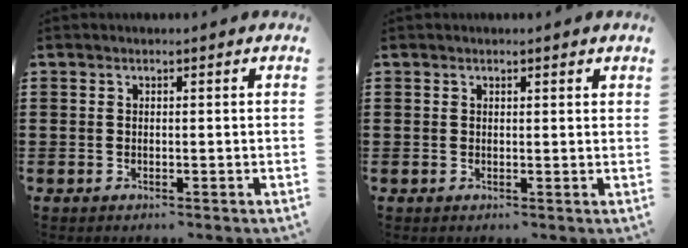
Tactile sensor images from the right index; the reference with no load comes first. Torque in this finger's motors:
{"motor_torque": [-0.26, 0.40, 0.05, -0.01]}